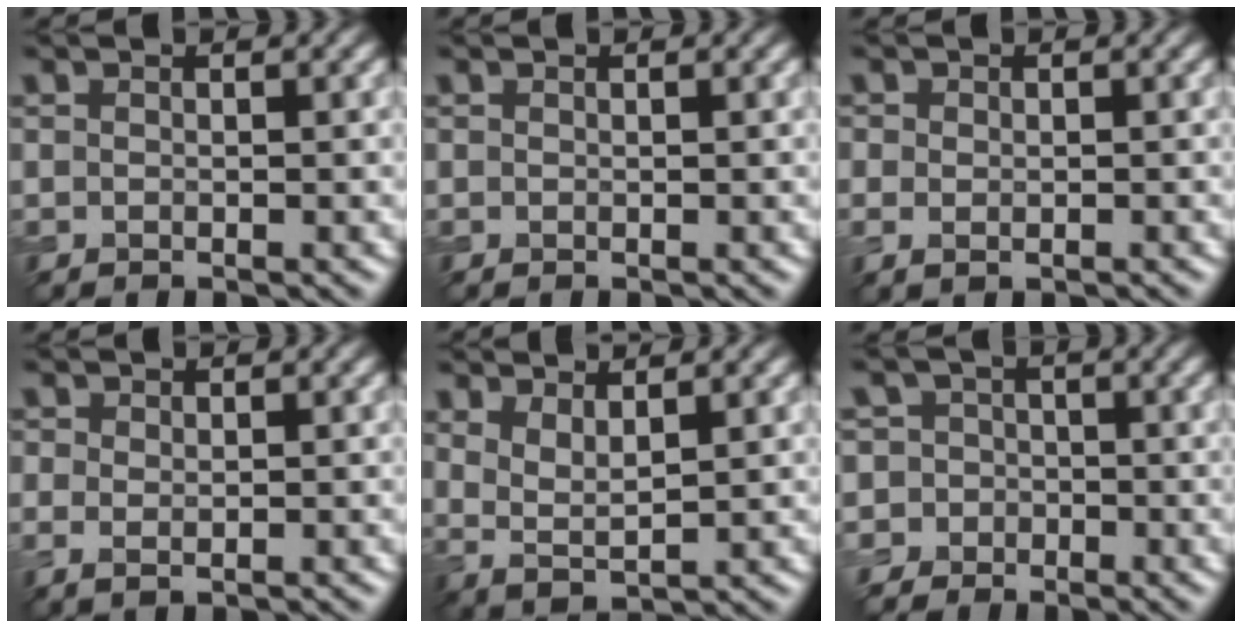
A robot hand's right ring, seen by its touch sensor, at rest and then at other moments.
{"total": 0.0}
{"total": 1.3, "force": [-0.2, 0.9, 0.9], "torque": [-0.016, -0.002, -0.004]}
{"total": 1.1, "force": [-0.2, 0.7, 0.9], "torque": [-0.019, -0.003, -0.002]}
{"total": 2.7, "force": [1.3, 0.9, 2.2], "torque": [-0.050, -0.010, 0.031]}
{"total": 5.7, "force": [-1.6, 5.5, 0.3], "torque": [0.007, 0.018, -0.067]}